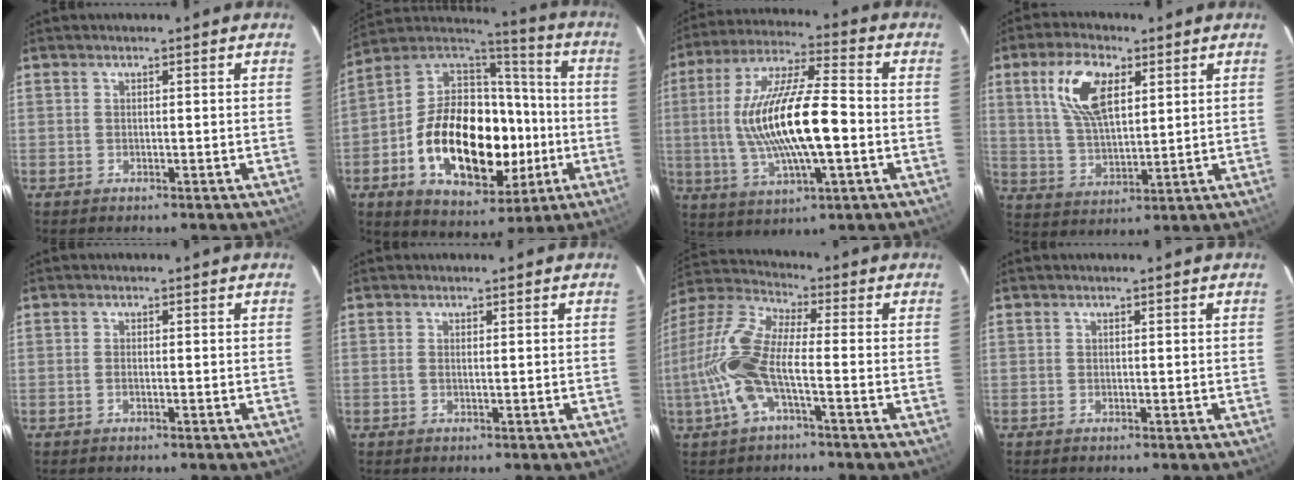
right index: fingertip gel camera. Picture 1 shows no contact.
{"total": 26.7, "force": [-5.6, 15.9, 20.7], "torque": [-0.397, 0.031, -0.076]}
{"total": 18.5, "force": [-1.7, 4.7, 17.8], "torque": [-0.343, 0.002, -0.028]}
{"total": 11.6, "force": [4.6, 5.4, 9.1], "torque": [-0.177, 0.013, 0.095]}
{"total": 0.6, "force": [-0.3, 0.3, 0.5], "torque": [-0.012, 0.001, -0.007]}
{"total": 0.6, "force": [0.2, 0.0, 0.5], "torque": [-0.015, 0.001, 0.002]}
{"total": 12.9, "force": [-3.3, 3.6, 12.0], "torque": [-0.263, 0.002, -0.069]}
{"total": 0.0}